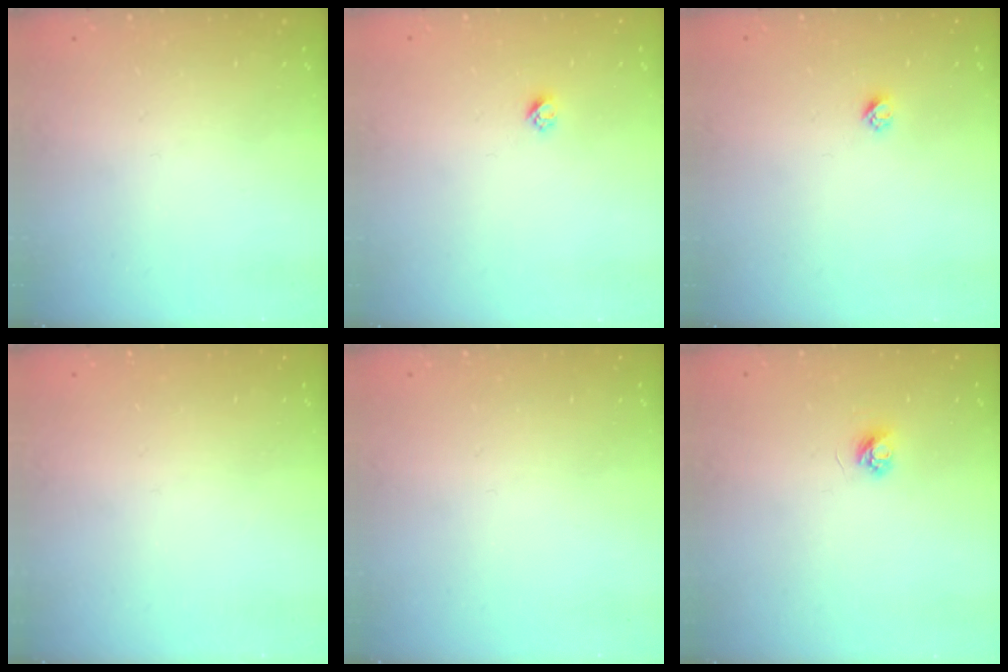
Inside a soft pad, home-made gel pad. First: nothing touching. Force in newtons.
{"total": 2.4, "press": 2.4, "slide": 0.2}
{"total": 2.4, "press": 2.4, "slide": 0.2}
{"total": 0.0}
{"total": 0.0}
{"total": 3.4, "press": 3.4, "slide": 0.4}